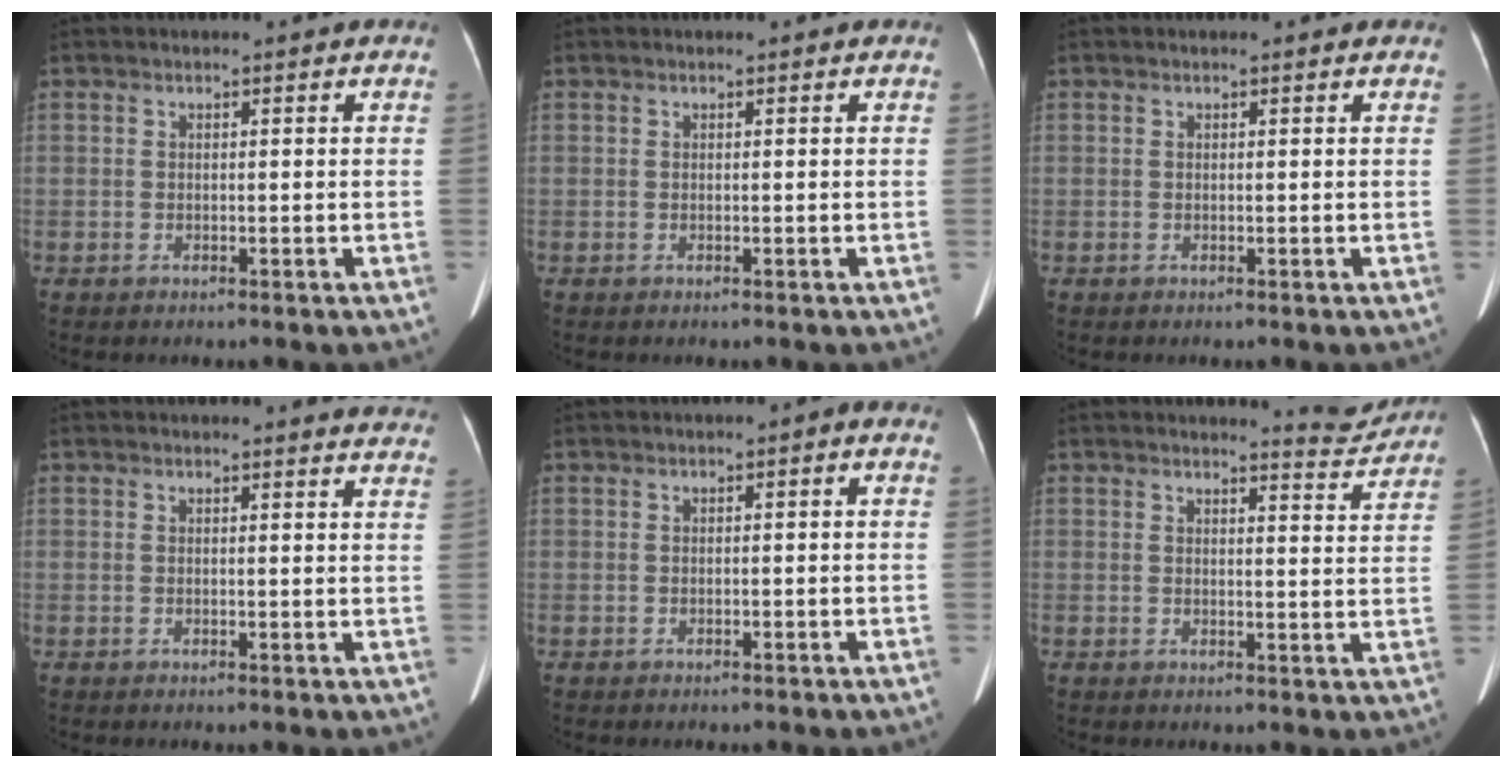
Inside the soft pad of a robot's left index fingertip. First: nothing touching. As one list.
[{"total": 0.0}, {"total": 0.6, "force": [0.5, 0.1, 0.1], "torque": [-0.005, 0.000, 0.003]}, {"total": 7.2, "force": [7.0, 1.0, 1.0], "torque": [0.012, -0.013, 0.047]}, {"total": 0.7, "force": [-0.1, 0.3, 0.6], "torque": [-0.004, 0.006, -0.005]}, {"total": 4.2, "force": [4.2, -0.1, -0.1], "torque": [-0.006, -0.028, 0.043]}]